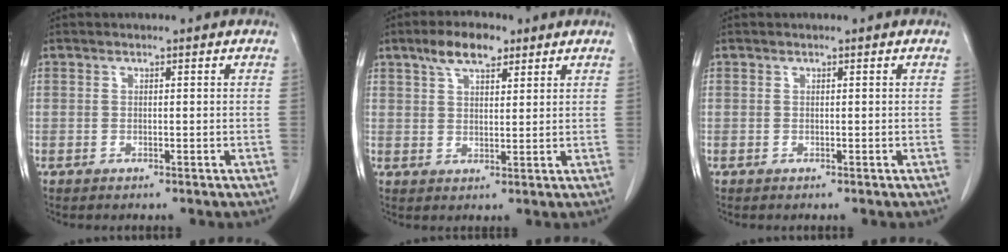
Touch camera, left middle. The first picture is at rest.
{"total": 6.2, "force": [4.1, 2.4, 4.0], "torque": [-0.077, 0.014, 0.073]}
{"total": 0.0}